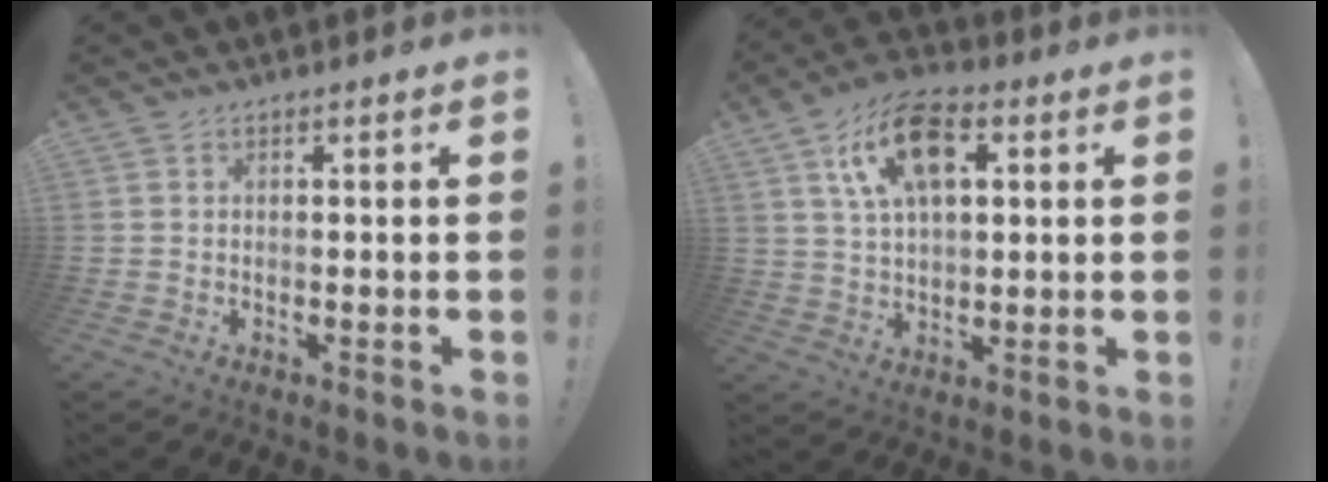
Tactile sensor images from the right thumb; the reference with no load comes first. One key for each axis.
{"total": 14.7, "fx": 5.5, "fy": 8.2, "fz": 10.8, "tx": -0.170, "ty": 0.003, "tz": 0.100}